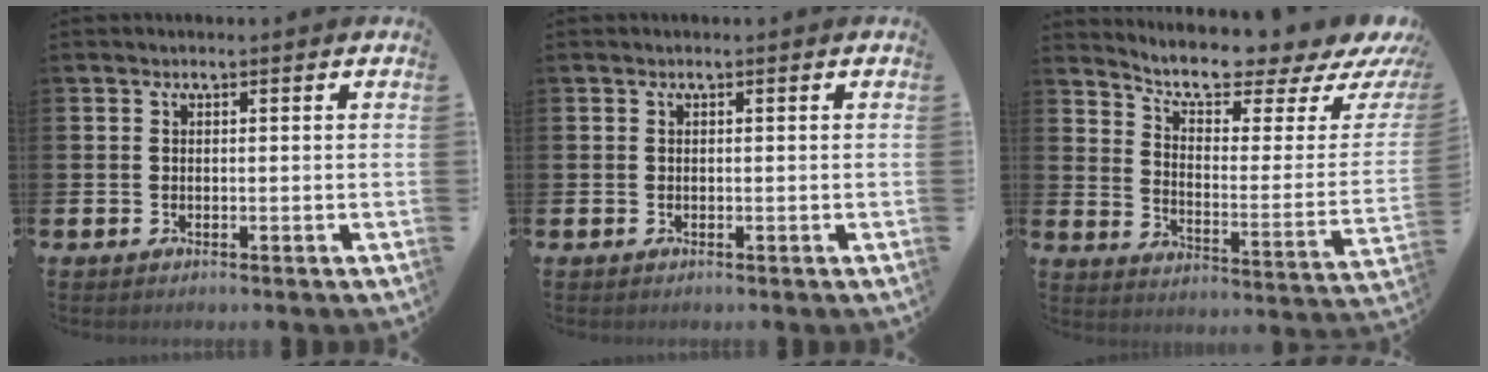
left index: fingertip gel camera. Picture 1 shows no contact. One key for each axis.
{"total": 0.0}
{"total": 8.1, "fx": 7.4, "fy": 0.7, "fz": 3.2, "tx": -0.074, "ty": -0.070, "tz": 0.116}